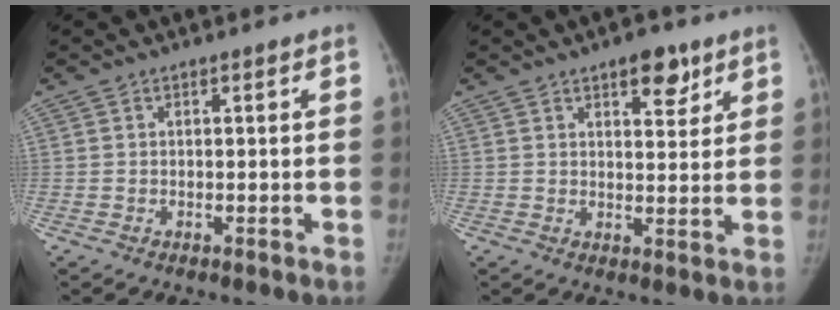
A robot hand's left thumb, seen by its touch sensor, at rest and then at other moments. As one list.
[{"total": 6.4, "force": [4.0, 2.9, 4.1], "torque": [-0.032, -0.021, 0.054]}]